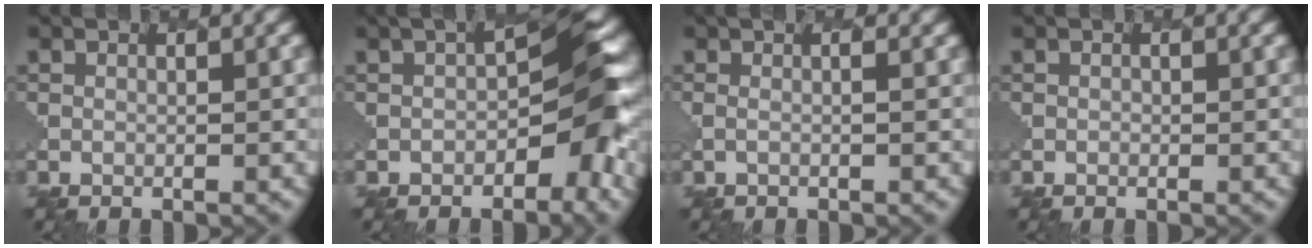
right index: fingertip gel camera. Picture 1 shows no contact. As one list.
[{"total": 4.1, "force": [-0.4, 2.3, 3.3], "torque": [-0.051, 0.017, -0.038]}, {"total": 1.2, "force": [0.5, 0.4, 1.0], "torque": [-0.008, 0.013, -0.010]}, {"total": 0.7, "force": [-0.3, 0.7, 0.1], "torque": [-0.011, -0.007, -0.008]}]